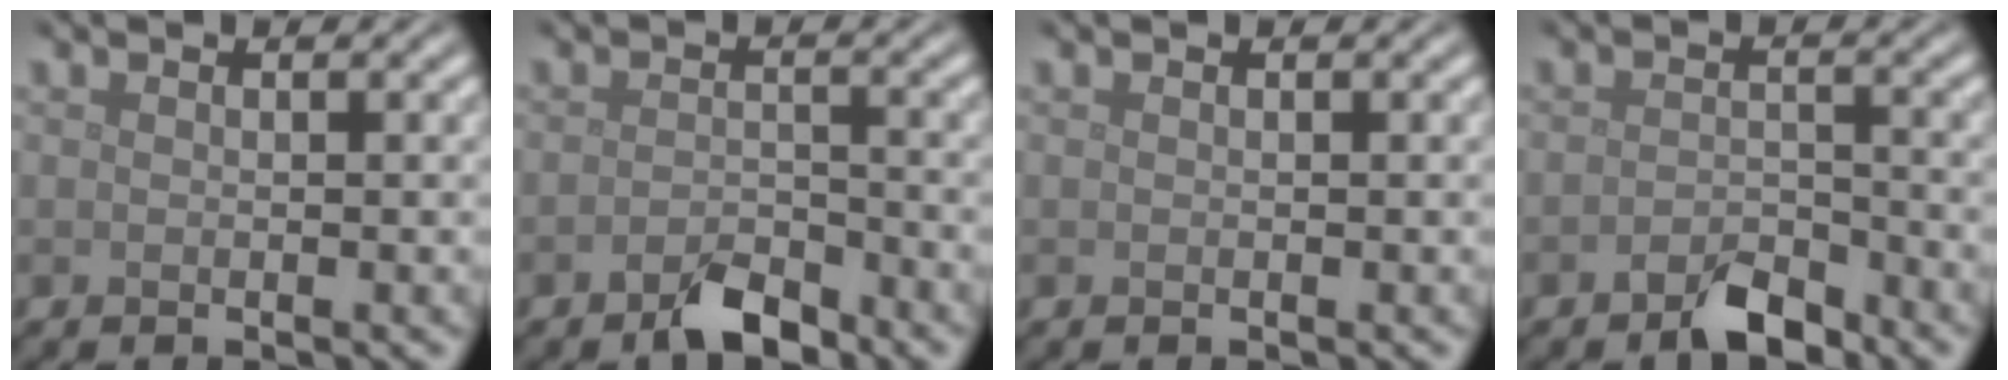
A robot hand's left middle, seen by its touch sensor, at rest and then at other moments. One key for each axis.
{"total": 2.9, "fx": -2.2, "fy": 1.2, "fz": 1.5, "tx": -0.025, "ty": 0.003, "tz": -0.043}
{"total": 0.0}
{"total": 2.9, "fx": -2.2, "fy": 1.2, "fz": 1.5, "tx": -0.024, "ty": 0.004, "tz": -0.044}